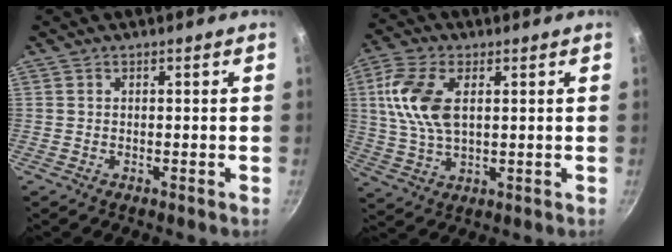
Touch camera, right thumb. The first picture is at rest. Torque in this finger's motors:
{"motor_torque": [0.12, 0.83, 1.23, 0.48, 0.35]}